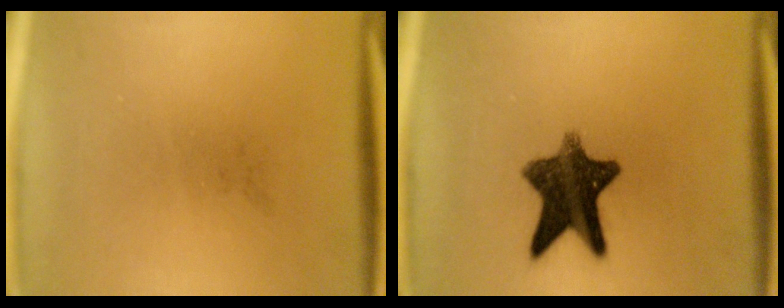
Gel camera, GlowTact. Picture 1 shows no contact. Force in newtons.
{"total": 10.9}